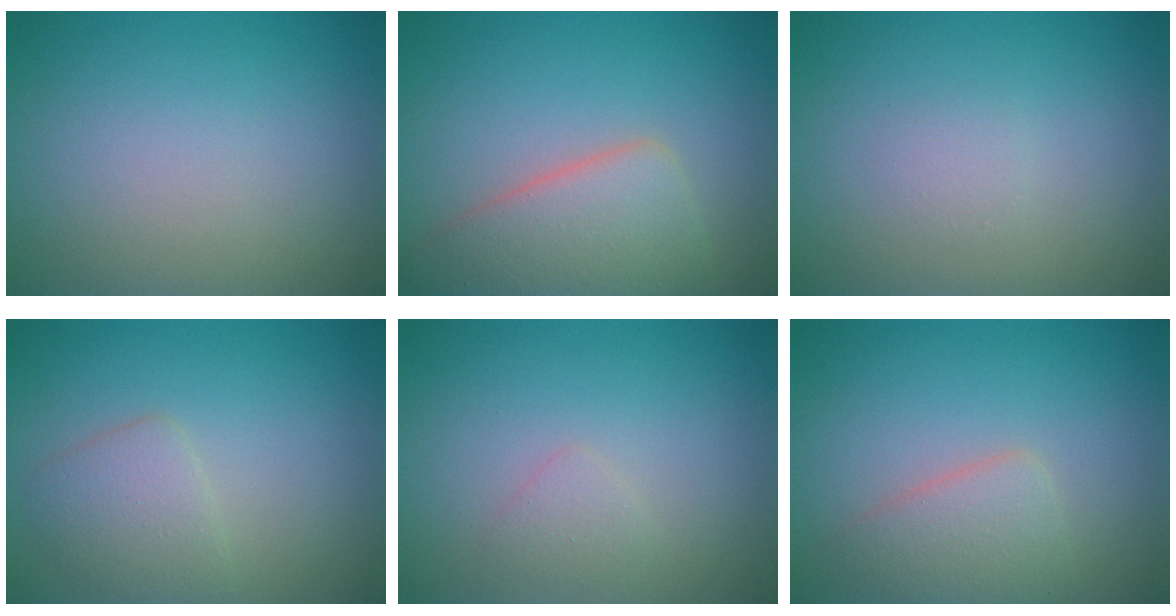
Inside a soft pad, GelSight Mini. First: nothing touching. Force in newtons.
{"total": 5.6, "press": 5.6, "slide": 0.2}
{"total": 0.7, "press": 0.7, "slide": 0.0}
{"total": 2.5, "press": 2.5, "slide": 0.2}
{"total": 1.1, "press": 1.1, "slide": 0.1}
{"total": 2.8, "press": 2.8, "slide": 0.2}